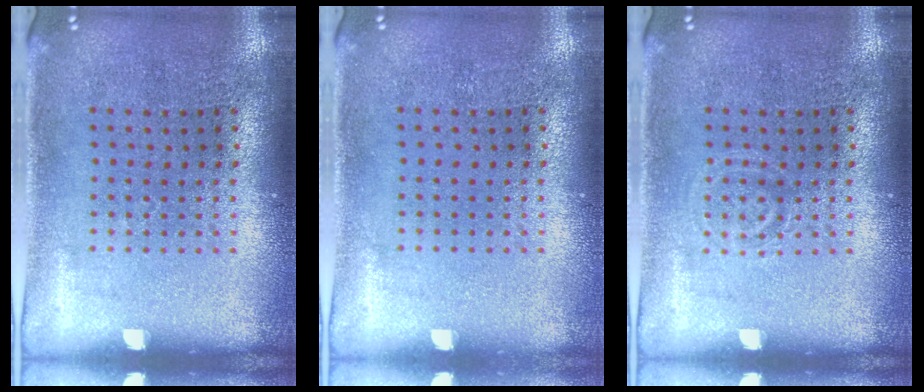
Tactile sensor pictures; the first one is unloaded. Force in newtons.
{"total": 0.0}
{"total": 1.0, "press": 0.9, "slide": 0.3}